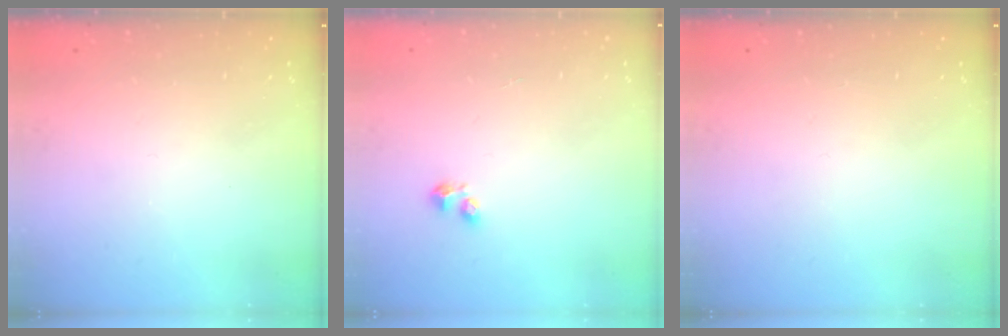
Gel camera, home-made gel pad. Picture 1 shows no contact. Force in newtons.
{"total": 2.9, "press": 2.8, "slide": 0.6}
{"total": 0.0}